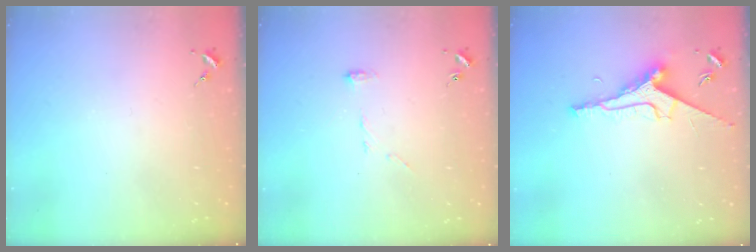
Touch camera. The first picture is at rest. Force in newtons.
{"total": 5.5, "press": 5.5, "slide": 0.6}
{"total": 9.2, "press": 9.1, "slide": 1.0}